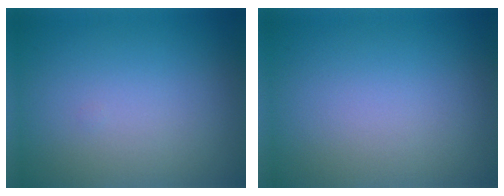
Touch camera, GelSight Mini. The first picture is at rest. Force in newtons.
{"total": 0.0}